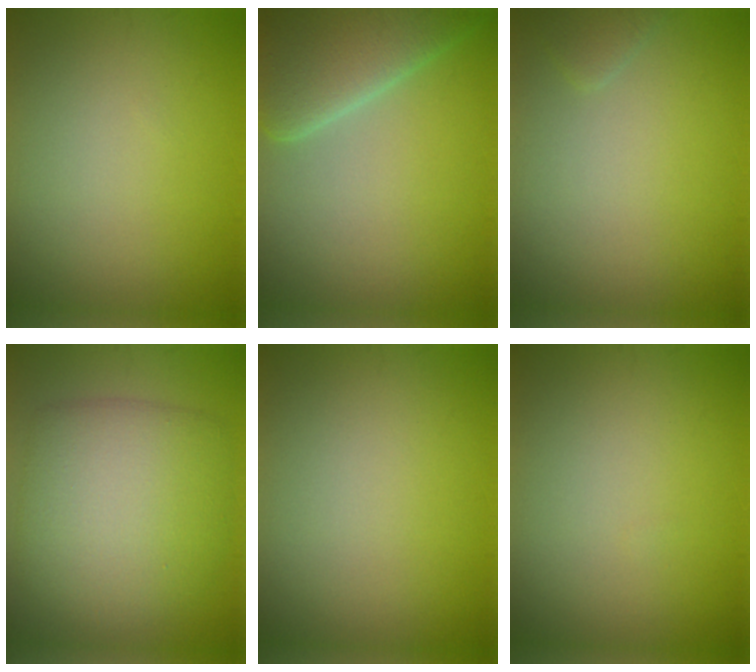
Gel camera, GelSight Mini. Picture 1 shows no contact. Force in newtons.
{"total": 8.0, "press": 8.0, "slide": 0.7}
{"total": 1.0, "press": 1.0, "slide": 0.0}
{"total": 8.1, "press": 8.1, "slide": 0.4}
{"total": 0.0}
{"total": 0.0}